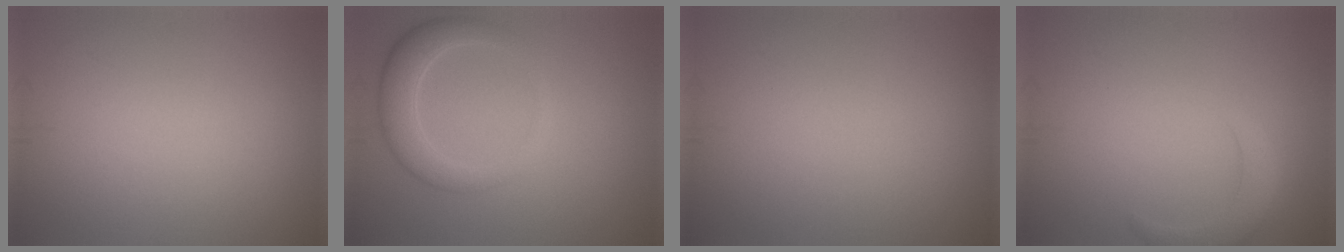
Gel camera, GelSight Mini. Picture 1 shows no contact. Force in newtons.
{"total": 3.6, "press": 3.6, "slide": 0.3}
{"total": 0.0}
{"total": 2.7, "press": 2.7, "slide": 0.3}